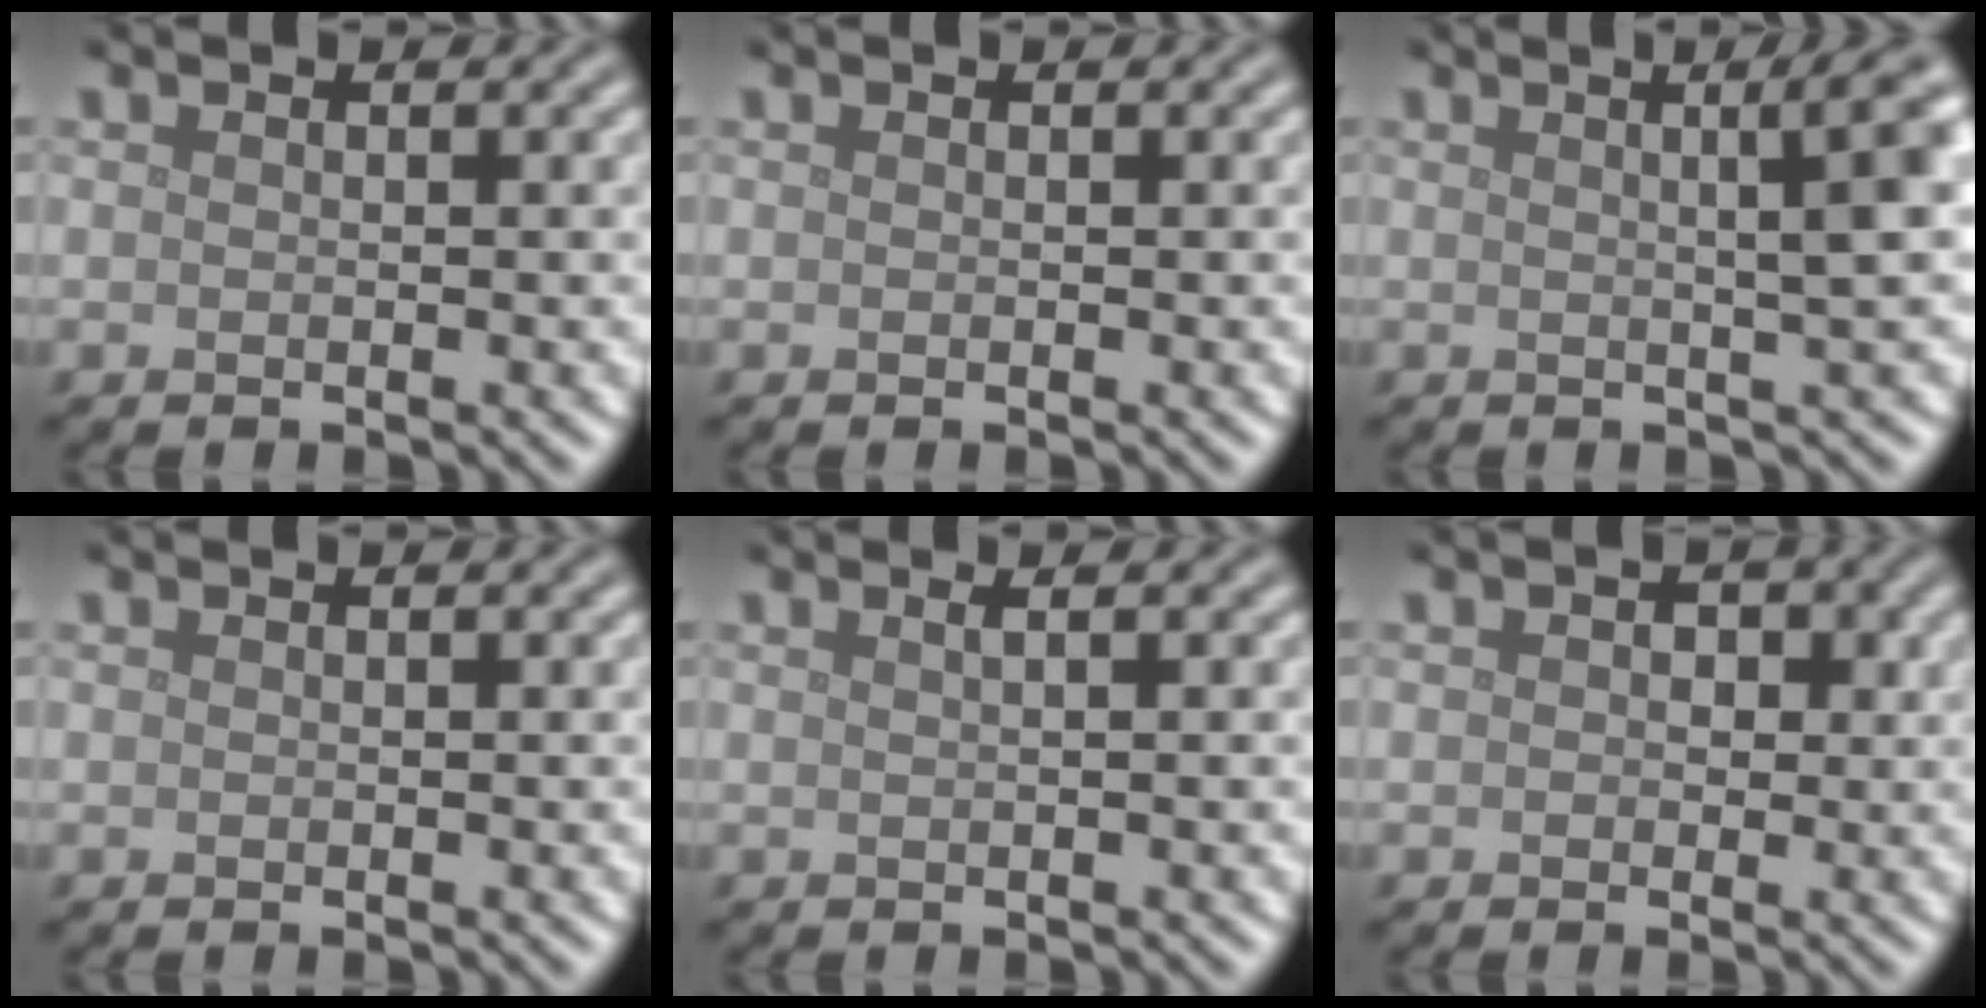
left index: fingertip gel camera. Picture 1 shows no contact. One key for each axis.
{"total": 0.0}
{"total": 6.0, "fx": 1.4, "fy": 1.5, "fz": 5.6, "tx": -0.044, "ty": 0.028, "tz": 0.009}
{"total": 0.0}
{"total": 1.4, "fx": 0.6, "fy": 0.7, "fz": 1.0, "tx": -0.004, "ty": 0.000, "tz": -0.003}
{"total": 1.5, "fx": 0.3, "fy": 1.2, "fz": 0.9, "tx": -0.005, "ty": -0.001, "tz": 0.001}